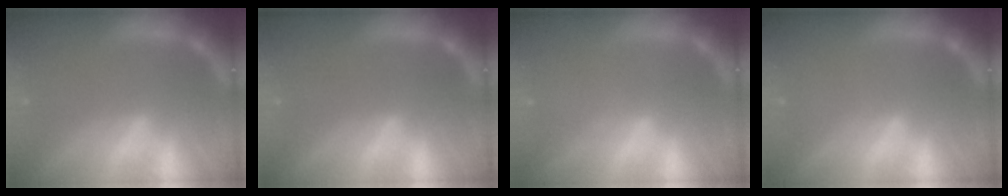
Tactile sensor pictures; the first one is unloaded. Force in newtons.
{"total": 0.0}
{"total": 1.5}
{"total": 0.9}